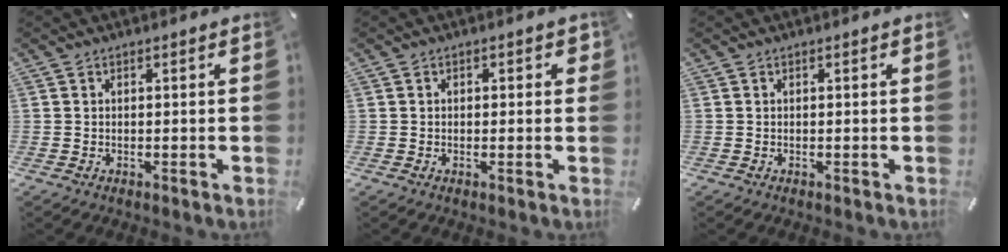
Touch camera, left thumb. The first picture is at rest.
{"total": 1.5, "force": [-0.2, 1.1, 1.0], "torque": [-0.010, 0.004, -0.007]}
{"total": 0.0}